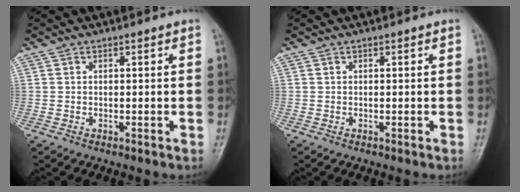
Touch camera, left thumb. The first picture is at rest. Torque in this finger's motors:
{"motor_torque": [-0.06, 0.06, -0.06, 0.06, 0.00]}